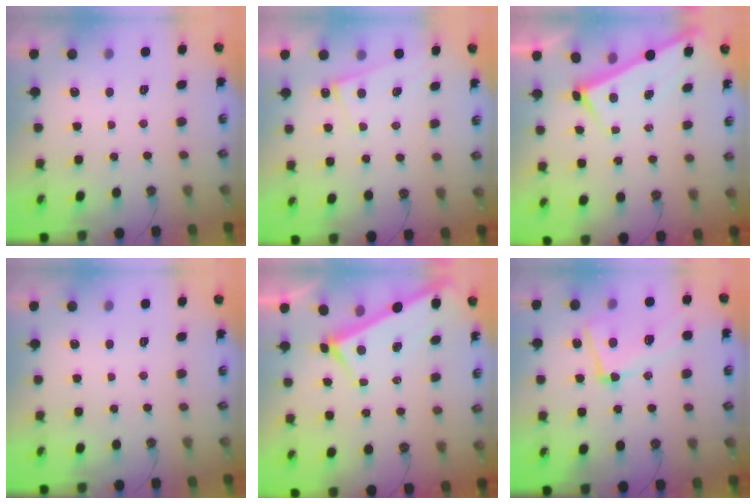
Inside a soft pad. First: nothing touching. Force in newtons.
{"total": 2.1, "press": 2.1, "slide": 0.5}
{"total": 1.7, "press": 1.7, "slide": 0.1}
{"total": 0.0}
{"total": 3.6, "press": 3.6, "slide": 0.4}
{"total": 9.4, "press": 9.1, "slide": 2.0}